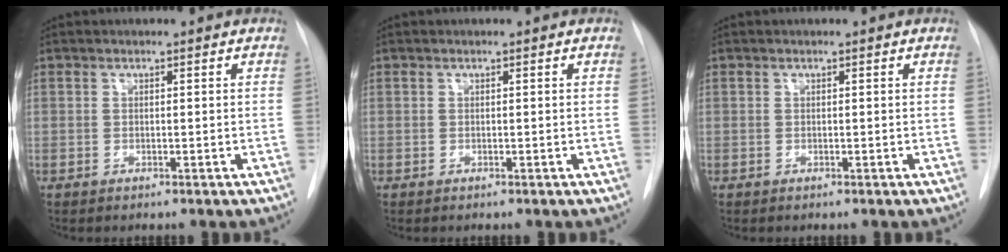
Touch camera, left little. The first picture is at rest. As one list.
[{"total": 0.0}, {"total": 0.0}]